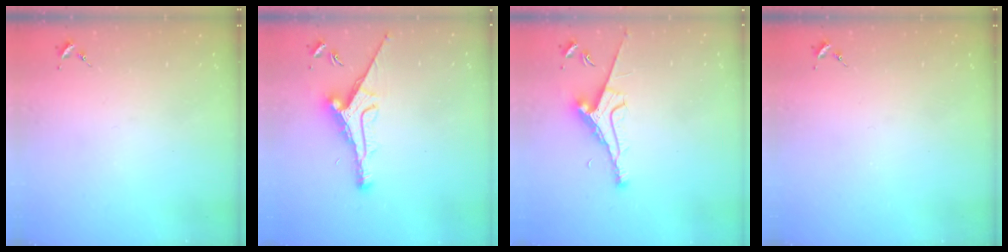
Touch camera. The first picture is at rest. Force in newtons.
{"total": 12.7, "press": 12.6, "slide": 1.2}
{"total": 8.9, "press": 8.8, "slide": 1.3}
{"total": 0.0}